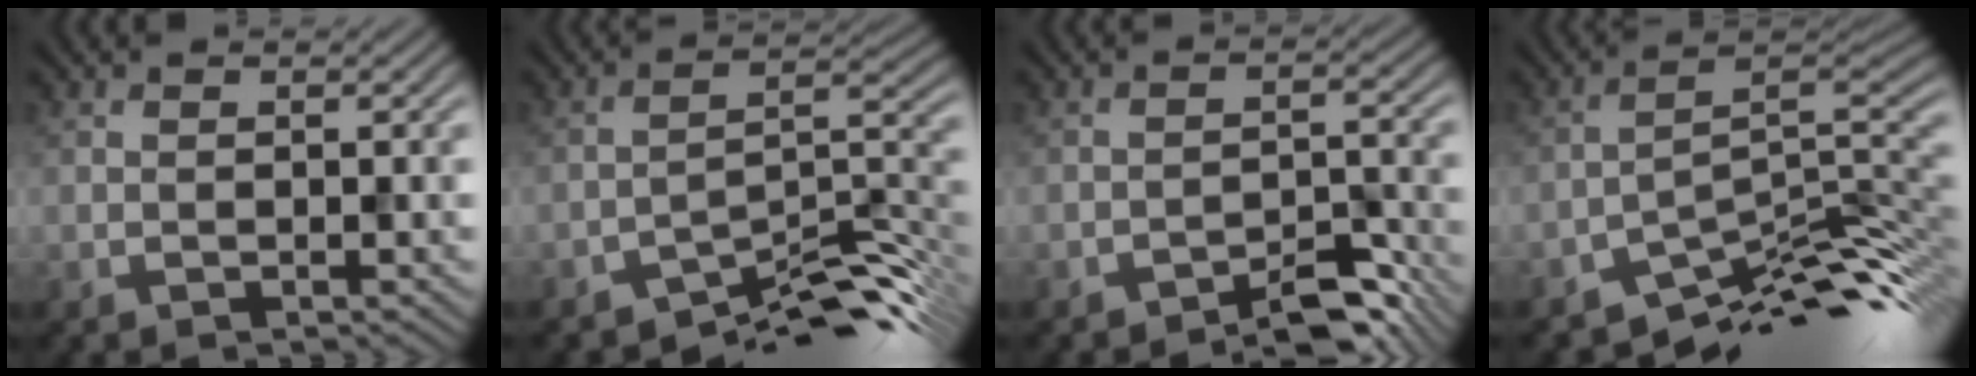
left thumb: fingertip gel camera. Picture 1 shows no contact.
{"total": 9.2, "force": [-7.5, 2.1, 4.8], "torque": [-0.064, 0.008, -0.133]}
{"total": 4.5, "force": [-3.8, 1.0, 2.1], "torque": [-0.025, 0.013, -0.061]}
{"total": 11.2, "force": [-8.3, 3.3, 6.8], "torque": [-0.099, -0.002, -0.143]}